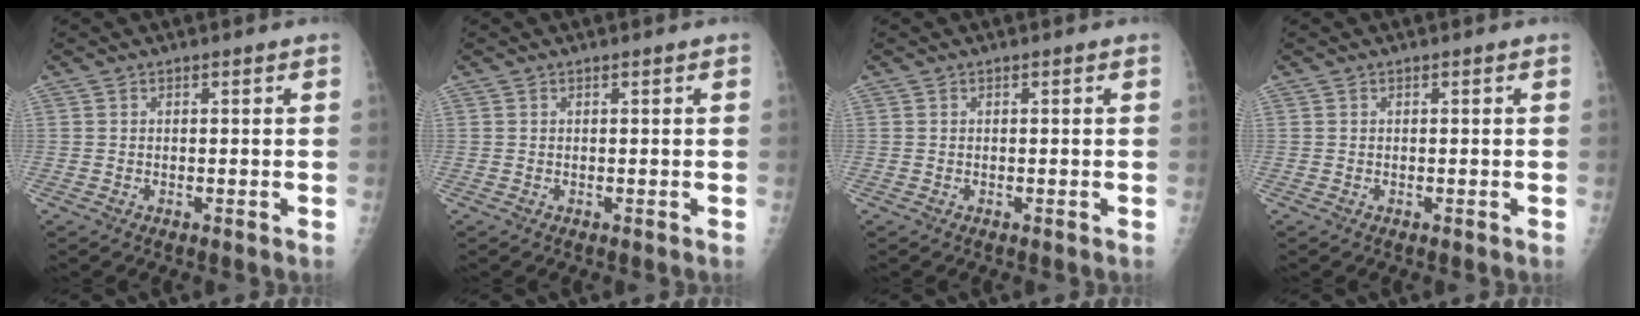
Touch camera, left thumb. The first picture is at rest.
{"total": 0.0}
{"total": 0.0}
{"total": 0.0}